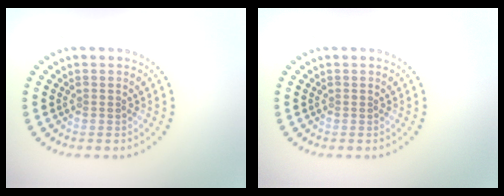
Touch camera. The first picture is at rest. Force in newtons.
{"total": 0.0}